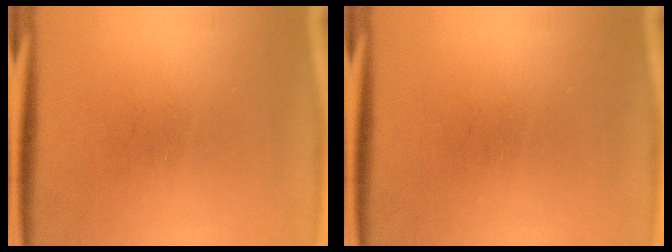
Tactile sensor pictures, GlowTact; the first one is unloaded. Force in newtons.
{"total": 0.0}